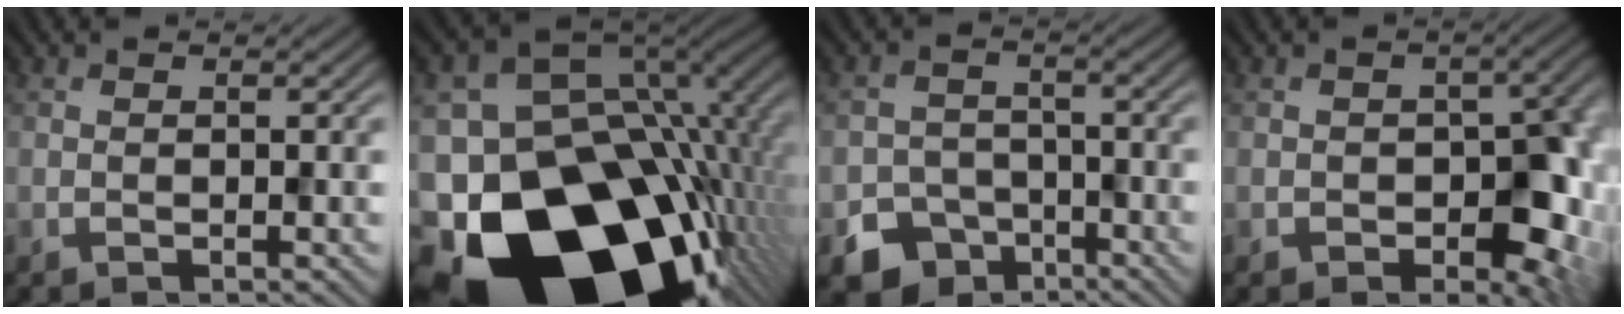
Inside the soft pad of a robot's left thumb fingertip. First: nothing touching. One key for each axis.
{"total": 23.1, "fx": -10.0, "fy": 15.0, "fz": 14.4, "tx": -0.279, "ty": -0.045, "tz": -0.133}
{"total": 7.1, "fx": -4.5, "fy": 5.0, "fz": 2.0, "tx": -0.029, "ty": -0.013, "tz": -0.077}
{"total": 8.5, "fx": -1.6, "fy": 5.8, "fz": 6.0, "tx": -0.072, "ty": -0.020, "tz": -0.020}